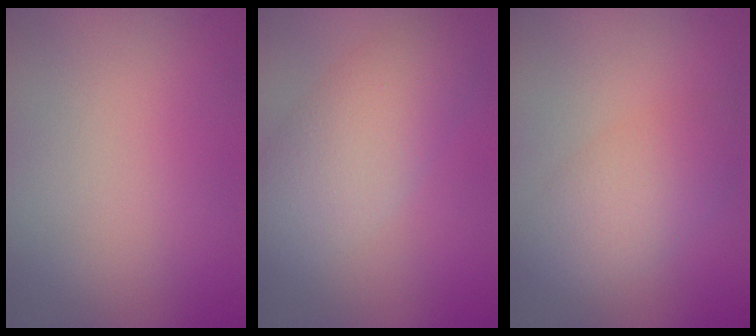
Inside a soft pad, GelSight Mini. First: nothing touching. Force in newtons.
{"total": 5.3, "press": 5.3, "slide": 0.4}
{"total": 3.9, "press": 3.9, "slide": 0.2}